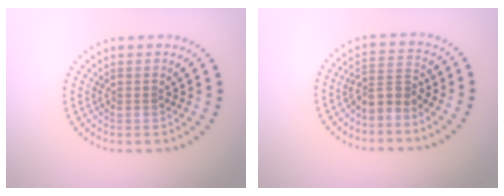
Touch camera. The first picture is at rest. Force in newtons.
{"total": 2.6, "press": 1.9, "slide": 1.8}